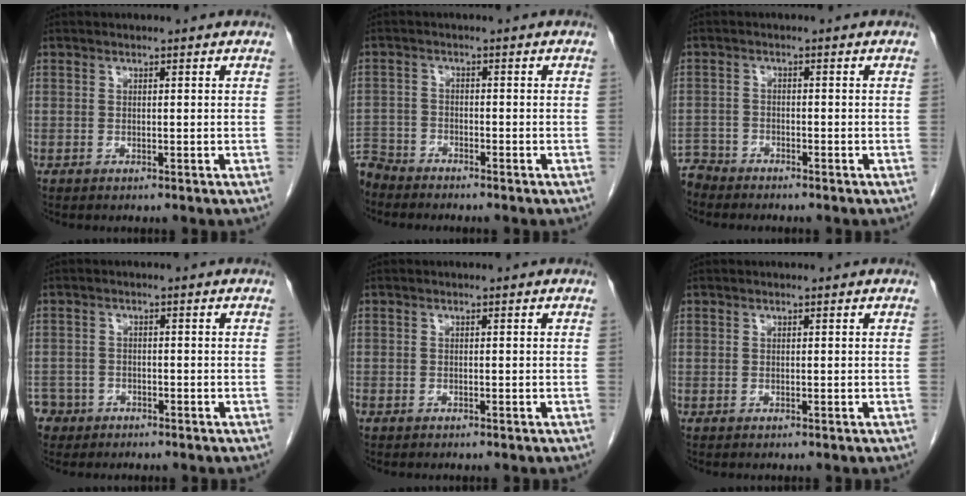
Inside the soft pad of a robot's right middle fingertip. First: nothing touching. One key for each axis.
{"total": 5.8, "fx": -5.6, "fy": 1.7, "fz": 0.0, "tx": 0.001, "ty": -0.010, "tz": -0.109}
{"total": 4.2, "fx": -4.0, "fy": 1.0, "fz": -0.5, "tx": 0.009, "ty": -0.008, "tz": -0.080}
{"total": 4.0, "fx": -2.8, "fy": 2.9, "fz": -0.5, "tx": 0.006, "ty": 0.008, "tz": -0.053}
{"total": 0.8, "fx": -0.6, "fy": 0.4, "fz": 0.2, "tx": -0.013, "ty": 0.000, "tz": -0.013}
{"total": 0.0}